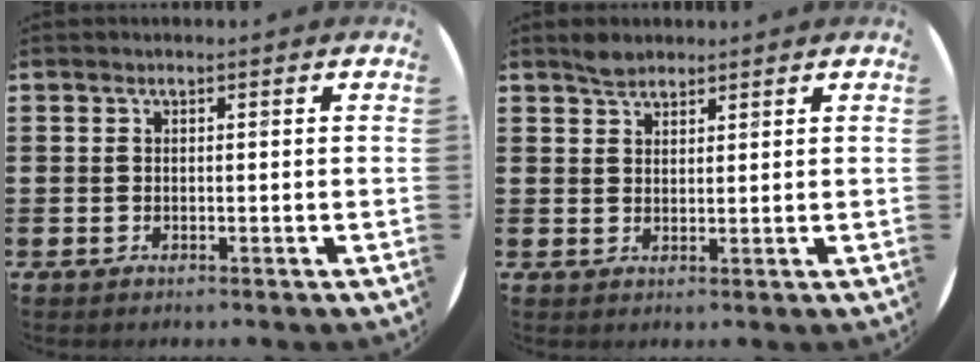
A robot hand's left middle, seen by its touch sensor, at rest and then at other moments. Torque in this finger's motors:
{"motor_torque": [0.29, -0.24, 0.03, 0.02]}